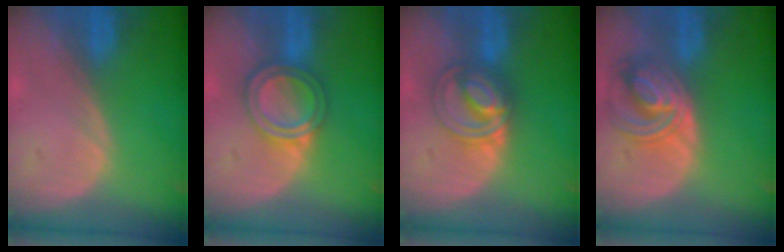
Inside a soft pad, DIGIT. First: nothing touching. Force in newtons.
{"total": 6.1, "press": 5.3, "slide": 3.0}
{"total": 6.4, "press": 6.4, "slide": 0.3}
{"total": 7.1, "press": 6.9, "slide": 1.8}